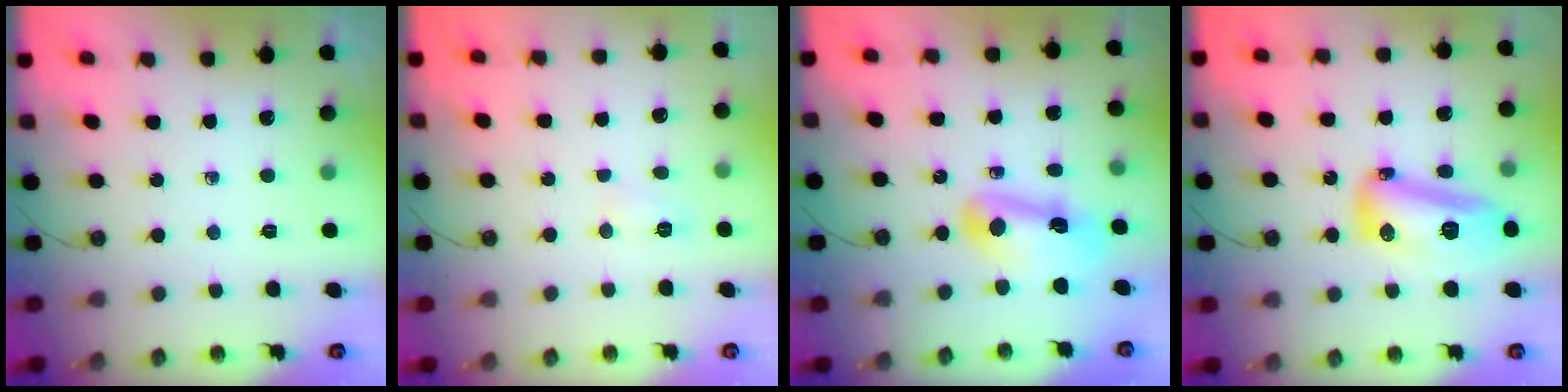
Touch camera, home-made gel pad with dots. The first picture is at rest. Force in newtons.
{"total": 4.9, "press": 4.9, "slide": 0.7}
{"total": 12.7, "press": 12.6, "slide": 1.5}
{"total": 14.4, "press": 14.3, "slide": 1.6}